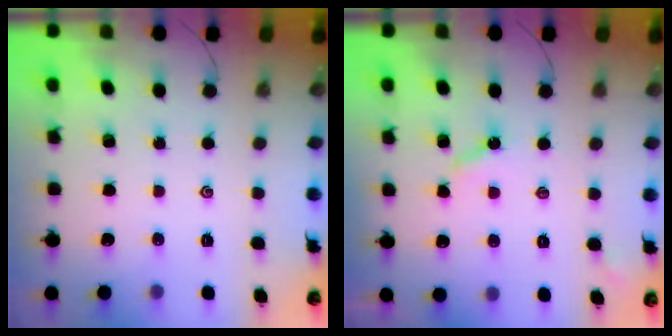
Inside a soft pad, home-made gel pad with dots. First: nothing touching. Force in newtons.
{"total": 3.9, "press": 3.8, "slide": 0.6}